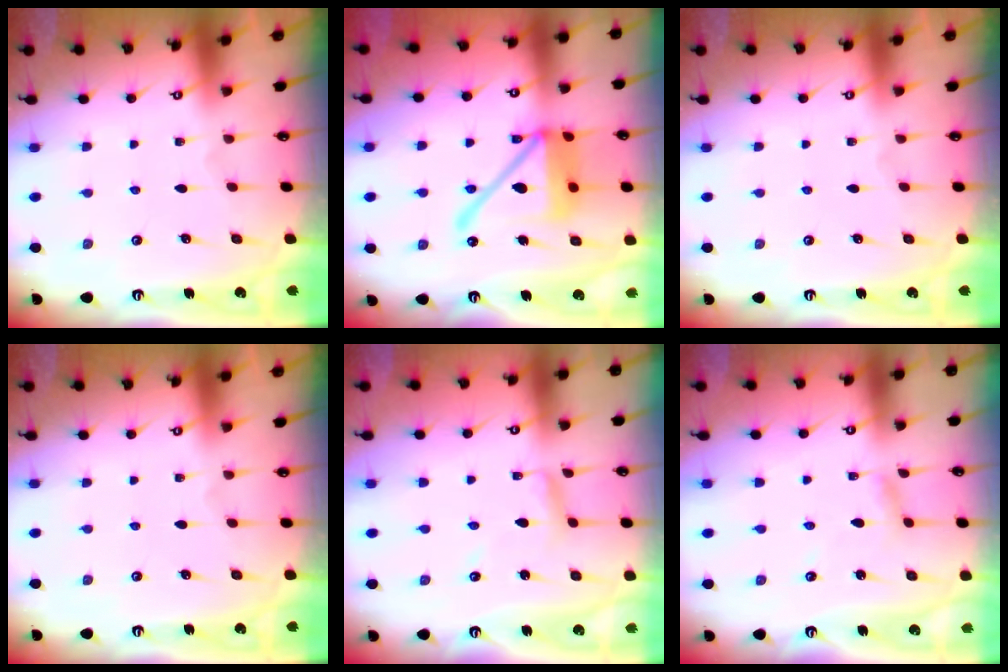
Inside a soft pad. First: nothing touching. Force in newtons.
{"total": 17.7, "press": 17.5, "slide": 2.5}
{"total": 0.0}
{"total": 0.0}
{"total": 3.9, "press": 3.8, "slide": 0.3}
{"total": 2.9, "press": 2.9, "slide": 0.3}